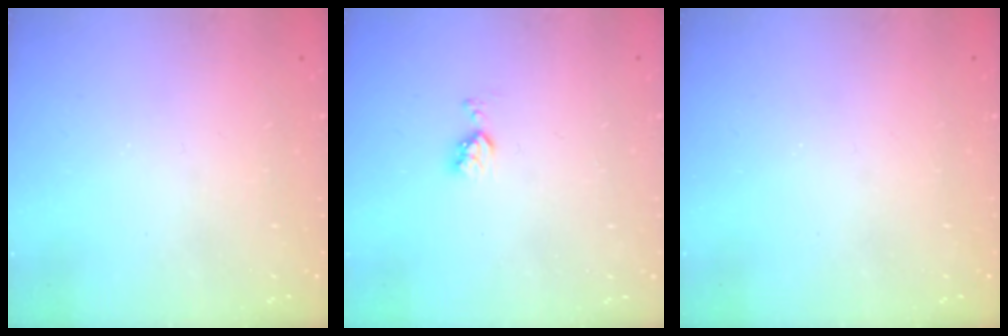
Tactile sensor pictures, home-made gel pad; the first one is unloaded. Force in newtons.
{"total": 4.4, "press": 4.3, "slide": 0.7}
{"total": 0.0}